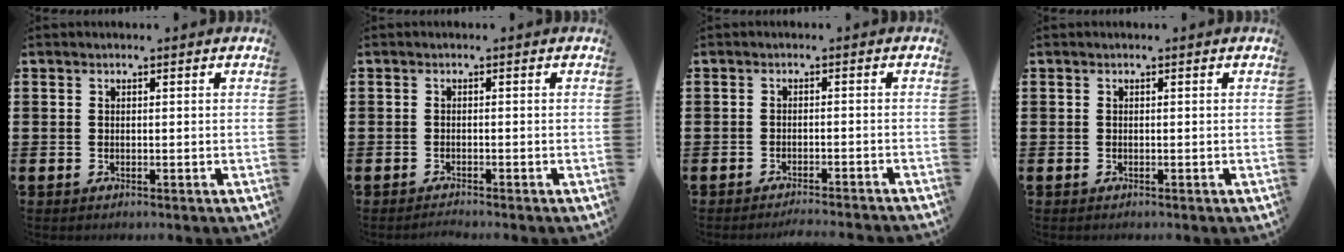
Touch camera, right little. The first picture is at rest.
{"total": 0.7, "force": [-0.7, -0.1, 0.2], "torque": [-0.004, -0.003, -0.014]}
{"total": 1.5, "force": [-1.4, -0.3, 0.2], "torque": [-0.003, 0.002, -0.028]}
{"total": 0.0}